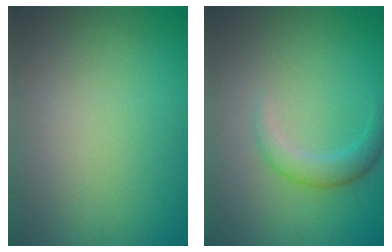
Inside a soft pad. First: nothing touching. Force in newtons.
{"total": 2.3, "press": 2.3, "slide": 0.1}